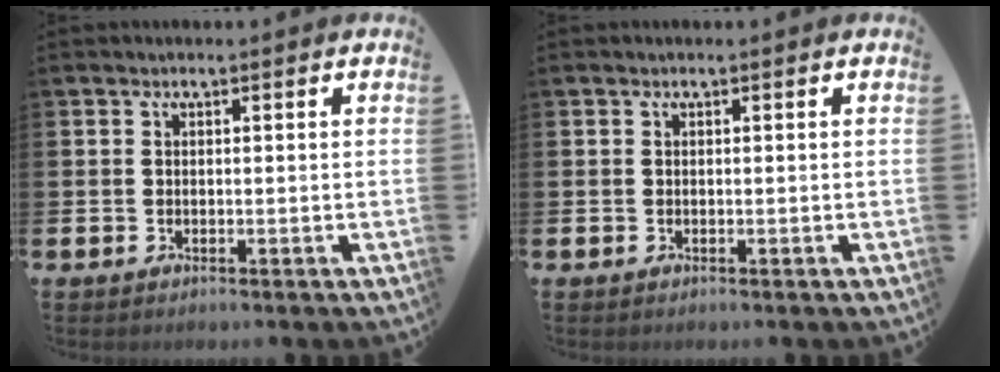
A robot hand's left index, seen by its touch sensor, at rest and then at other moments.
{"total": 0.0}